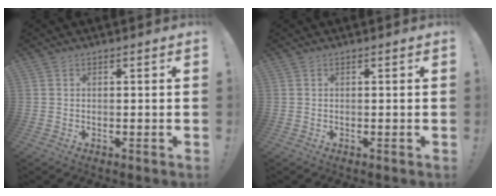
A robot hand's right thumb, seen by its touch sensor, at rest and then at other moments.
{"total": 0.0}